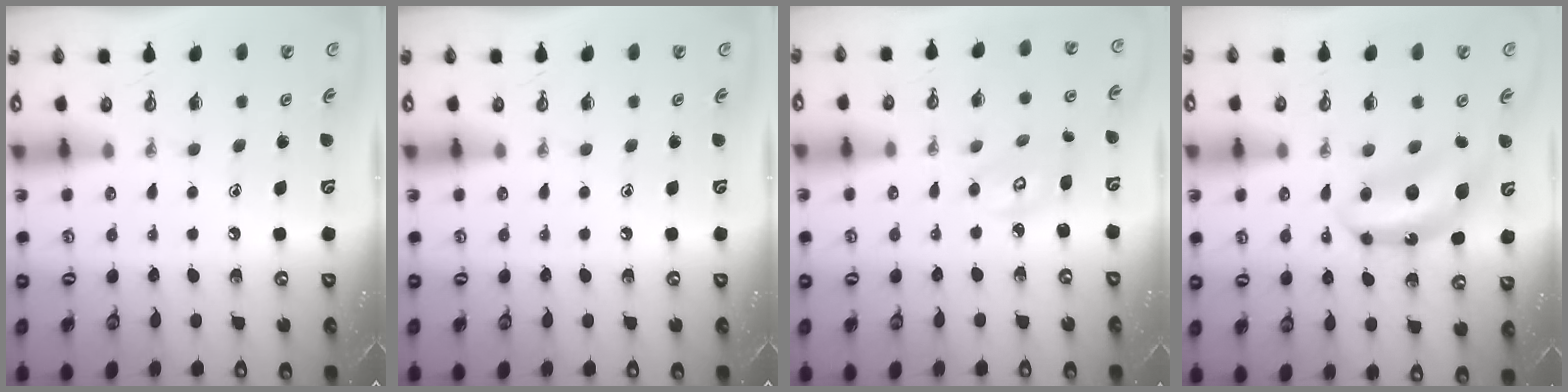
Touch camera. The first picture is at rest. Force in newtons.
{"total": 0.0}
{"total": 3.7, "press": 3.7, "slide": 0.3}
{"total": 7.8, "press": 7.8, "slide": 0.5}